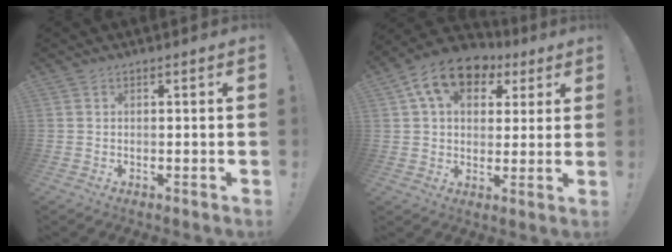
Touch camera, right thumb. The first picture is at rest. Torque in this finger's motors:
{"motor_torque": [0.94, 3.07, 0.66, -0.28, 0.07]}